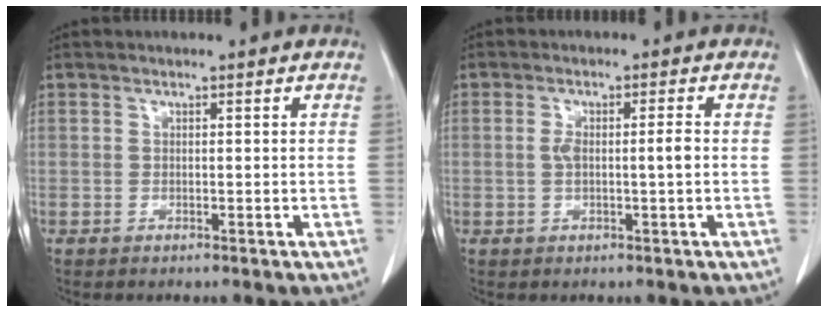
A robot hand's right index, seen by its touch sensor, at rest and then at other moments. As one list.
[{"total": 3.4, "force": [-0.1, 0.4, 3.4], "torque": [-0.066, 0.006, 0.001]}]